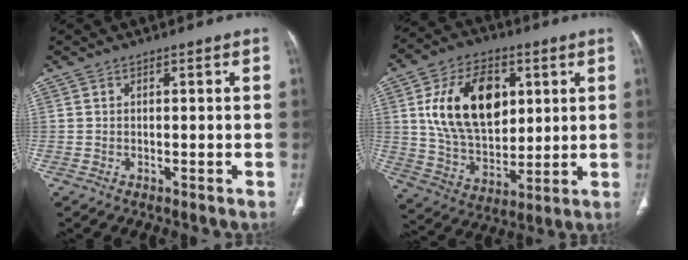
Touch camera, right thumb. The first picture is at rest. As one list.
[{"total": 19.3, "force": [5.2, 12.4, 13.9], "torque": [-0.196, -0.013, 0.102]}]